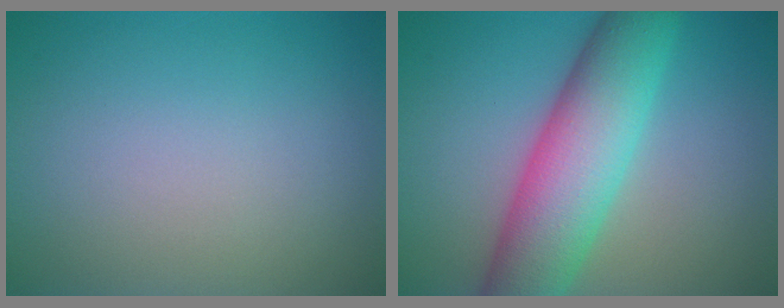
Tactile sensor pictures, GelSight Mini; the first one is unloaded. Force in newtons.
{"total": 9.3, "press": 9.3, "slide": 0.3}